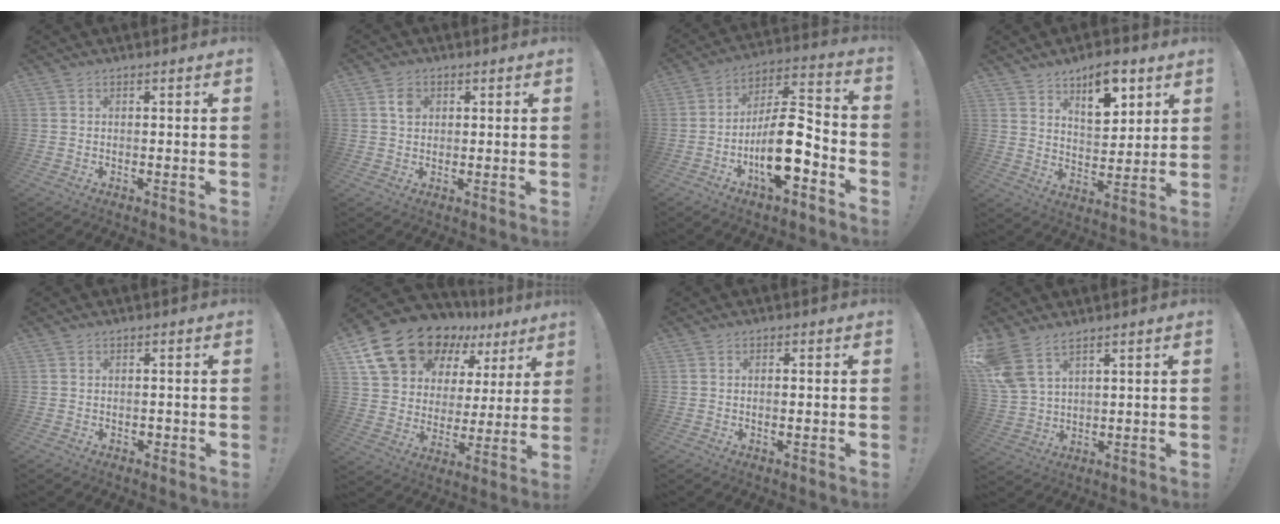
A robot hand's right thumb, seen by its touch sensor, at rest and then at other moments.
{"total": 3.2, "force": [1.0, 2.5, 1.7], "torque": [-0.007, -0.007, 0.013]}
{"total": 16.9, "force": [-6.4, 6.3, 14.3], "torque": [-0.250, 0.035, -0.101]}
{"total": 12.0, "force": [7.1, 6.3, 7.4], "torque": [-0.090, -0.034, 0.125]}
{"total": 1.2, "force": [-0.3, 1.1, 0.3], "torque": [0.003, 0.001, -0.007]}
{"total": 18.5, "force": [13.3, 10.3, 7.8], "torque": [-0.139, -0.087, 0.252]}
{"total": 1.2, "force": [-0.2, 0.3, 1.2], "torque": [-0.016, -0.001, -0.005]}
{"total": 8.6, "force": [6.0, 3.8, 4.7], "torque": [-0.102, -0.025, 0.123]}